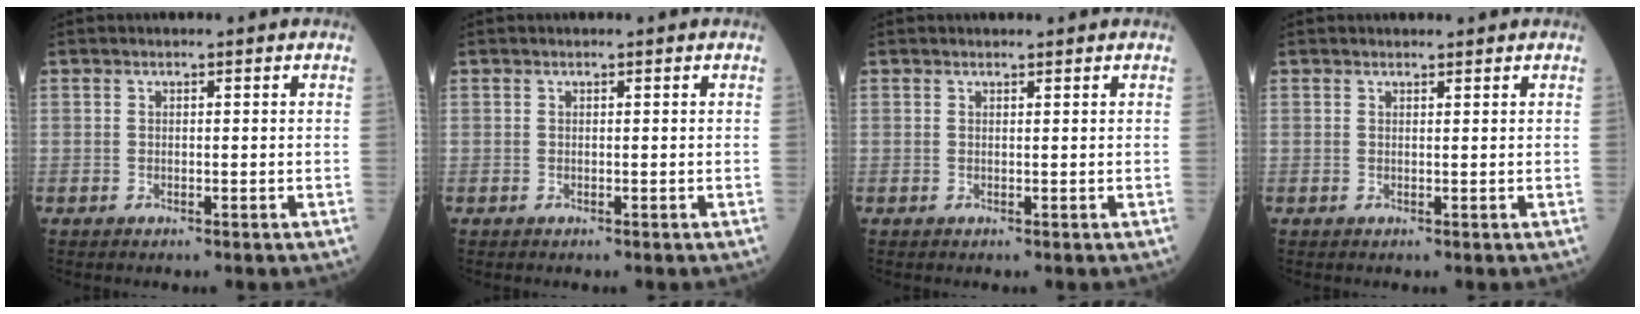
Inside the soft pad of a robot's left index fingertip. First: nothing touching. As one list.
[{"total": 0.0}, {"total": 1.0, "force": [1.0, 0.0, 0.1], "torque": [-0.009, 0.005, 0.016]}, {"total": 1.3, "force": [1.3, 0.1, 0.1], "torque": [-0.009, 0.005, 0.020]}]